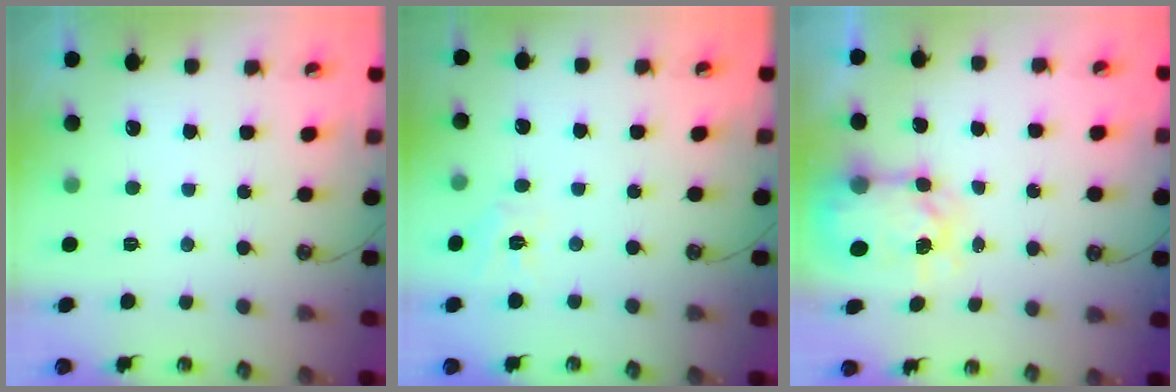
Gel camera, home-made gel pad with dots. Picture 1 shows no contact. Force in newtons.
{"total": 5.3, "press": 5.3, "slide": 0.7}
{"total": 6.8, "press": 6.7, "slide": 0.6}